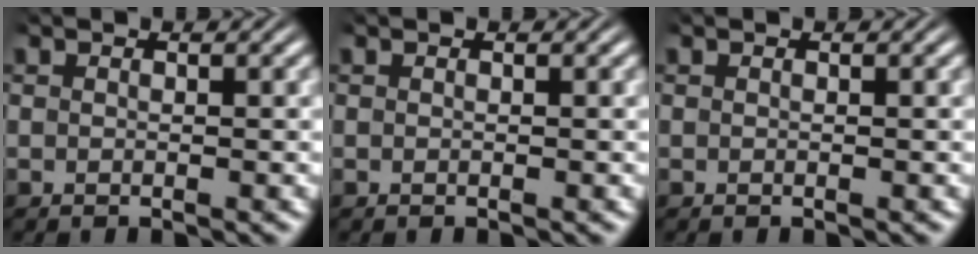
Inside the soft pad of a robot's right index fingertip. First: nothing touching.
{"total": 0.0}
{"total": 0.0}